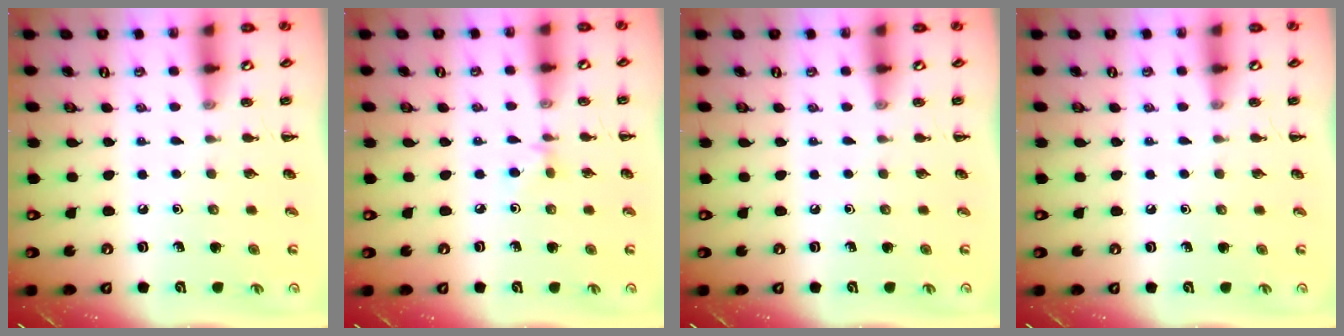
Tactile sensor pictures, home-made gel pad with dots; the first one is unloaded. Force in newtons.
{"total": 2.8, "press": 2.5, "slide": 1.1}
{"total": 0.0}
{"total": 0.7, "press": 0.6, "slide": 0.4}